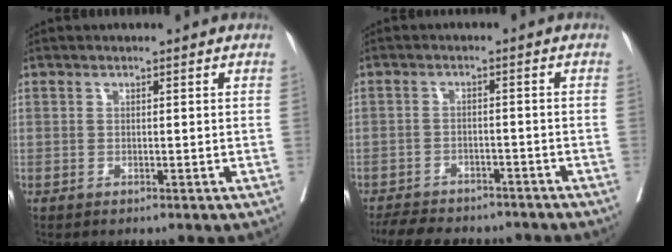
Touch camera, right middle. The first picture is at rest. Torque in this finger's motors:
{"motor_torque": [0.55, -0.52, 0.08, 0.03]}